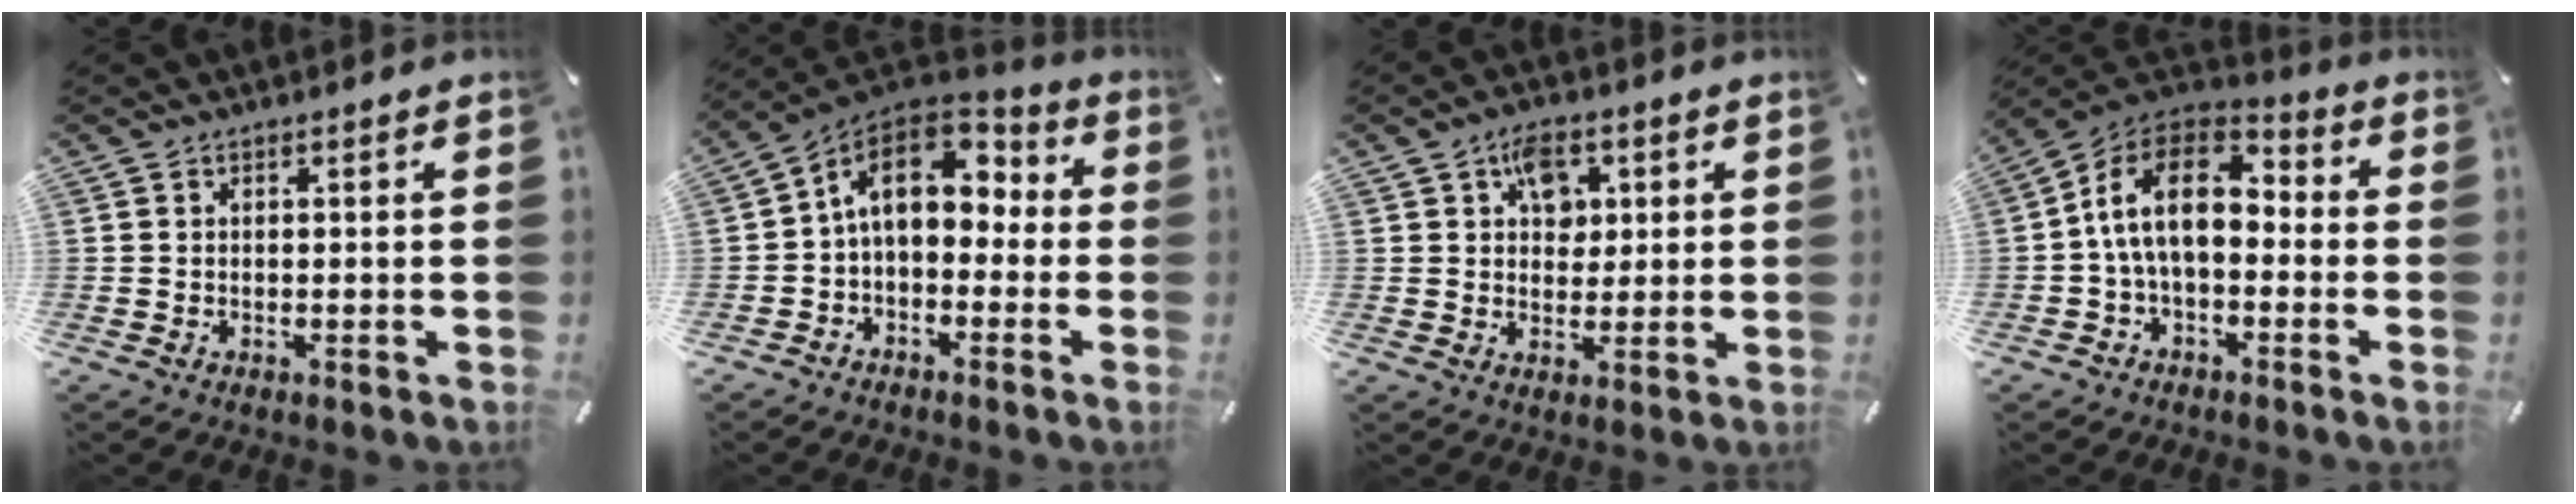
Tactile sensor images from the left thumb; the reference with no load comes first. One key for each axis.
{"total": 11.8, "fx": 1.8, "fy": 8.2, "fz": 8.3, "tx": -0.143, "ty": 0.003, "tz": 0.031}
{"total": 7.0, "fx": 2.6, "fy": 5.3, "fz": 3.7, "tx": -0.045, "ty": 0.000, "tz": 0.042}
{"total": 14.3, "fx": 0.2, "fy": 8.7, "fz": 11.4, "tx": -0.243, "ty": 0.012, "tz": -0.001}